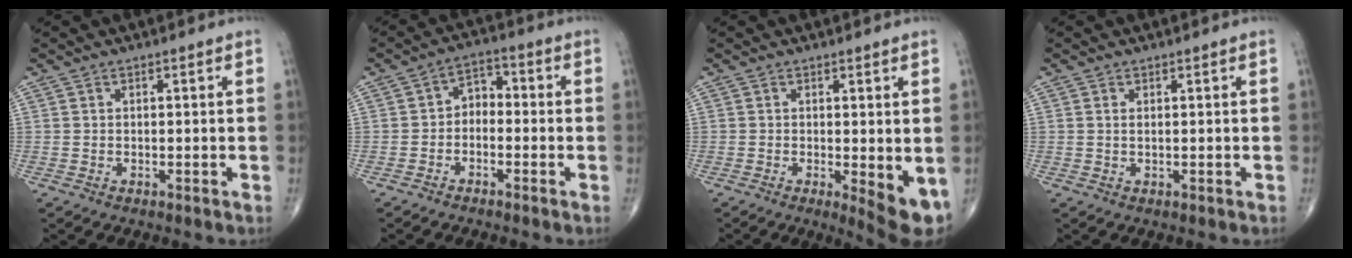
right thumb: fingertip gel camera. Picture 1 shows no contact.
{"total": 4.5, "force": [-1.3, 3.2, 2.9], "torque": [-0.028, 0.031, -0.036]}
{"total": 6.7, "force": [-1.0, 1.9, 6.4], "torque": [-0.086, -0.019, -0.011]}
{"total": 0.6, "force": [0.2, 0.2, 0.6], "torque": [-0.014, 0.001, 0.005]}